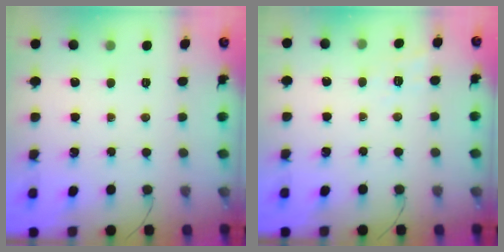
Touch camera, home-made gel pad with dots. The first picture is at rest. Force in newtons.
{"total": 2.3, "press": 0.6, "slide": 2.2}